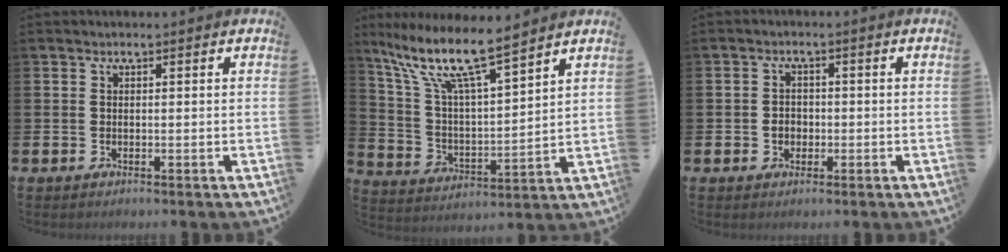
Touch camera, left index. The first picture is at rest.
{"total": 11.0, "force": [9.0, 1.6, 6.1], "torque": [-0.157, -0.044, 0.154]}
{"total": 2.0, "force": [-0.5, 1.8, 0.8], "torque": [-0.009, 0.002, -0.014]}